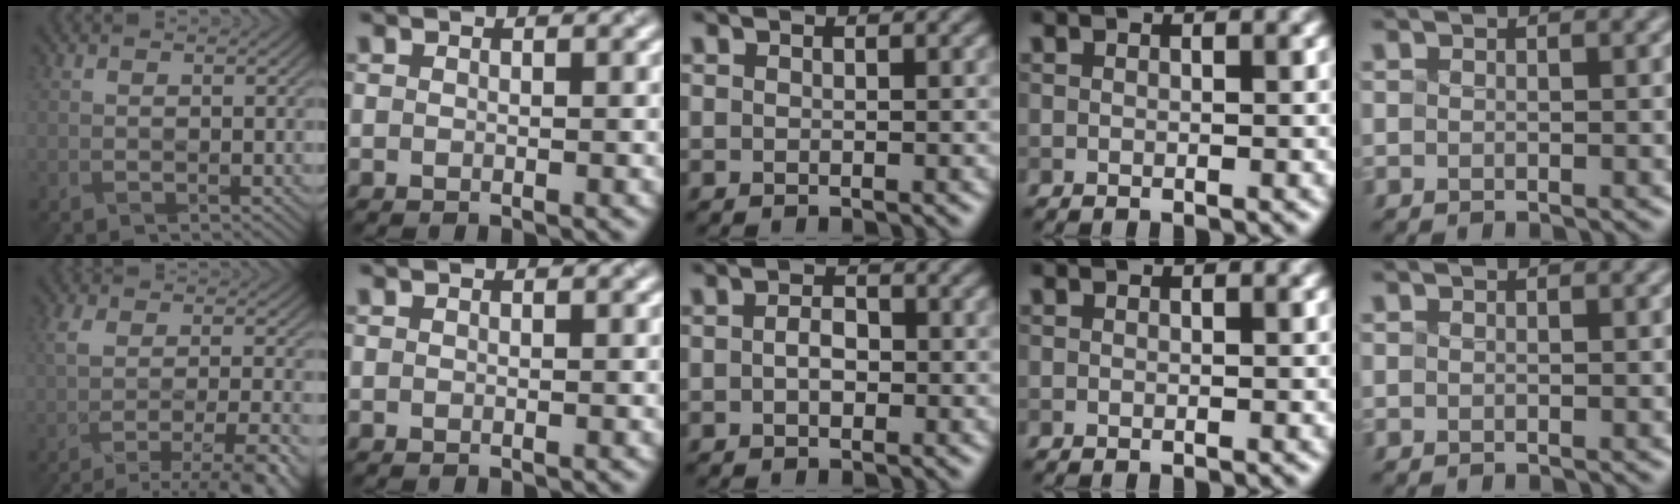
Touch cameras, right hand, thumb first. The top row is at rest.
{"thumb": {"total": 7.4, "force": [-4.1, 2.1, 5.9], "torque": [-0.079, -0.015, -0.065]}, "middle": {"total": 1.8, "force": [-0.1, 1.1, 1.4], "torque": [-0.025, 0.004, -0.005]}}